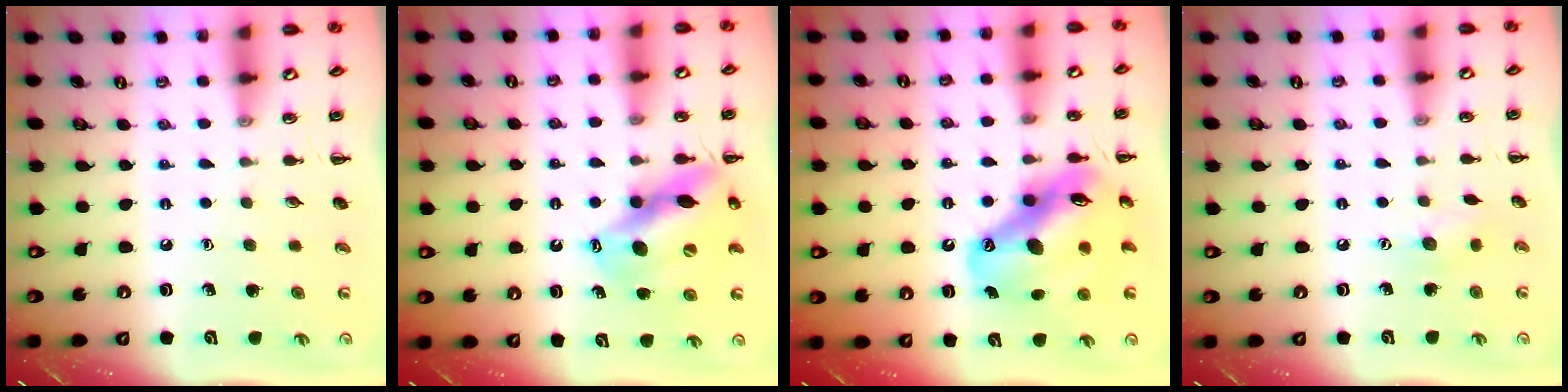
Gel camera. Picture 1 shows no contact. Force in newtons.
{"total": 13.6, "press": 13.1, "slide": 3.7}
{"total": 16.9, "press": 16.2, "slide": 4.9}
{"total": 6.9, "press": 6.7, "slide": 1.3}